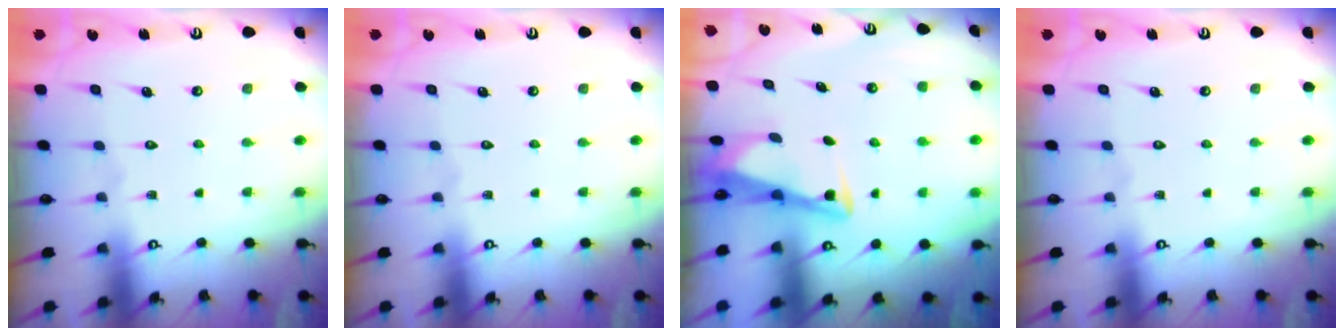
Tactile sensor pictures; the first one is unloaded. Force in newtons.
{"total": 0.0}
{"total": 3.4, "press": 3.4, "slide": 0.4}
{"total": 0.0}